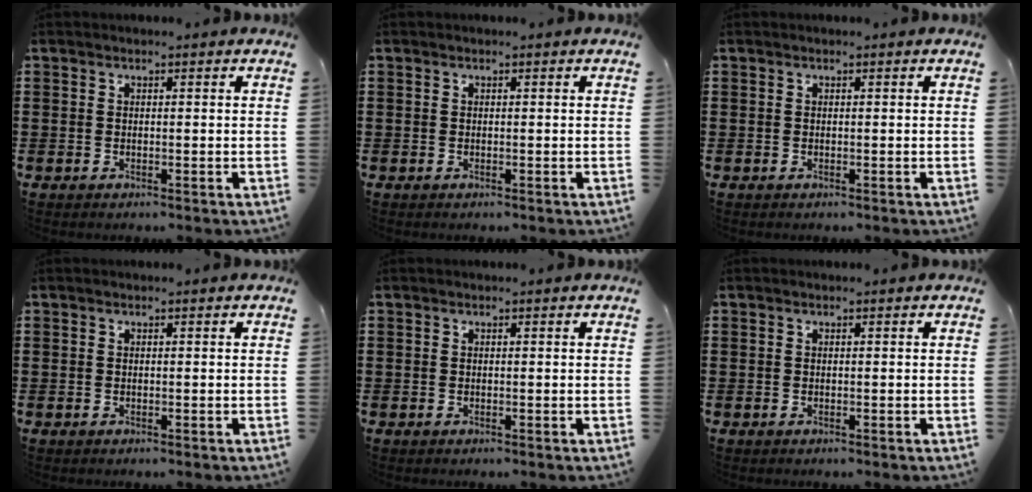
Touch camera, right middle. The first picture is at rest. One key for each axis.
{"total": 0.0}
{"total": 0.0}
{"total": 0.0}
{"total": 0.0}
{"total": 0.0}